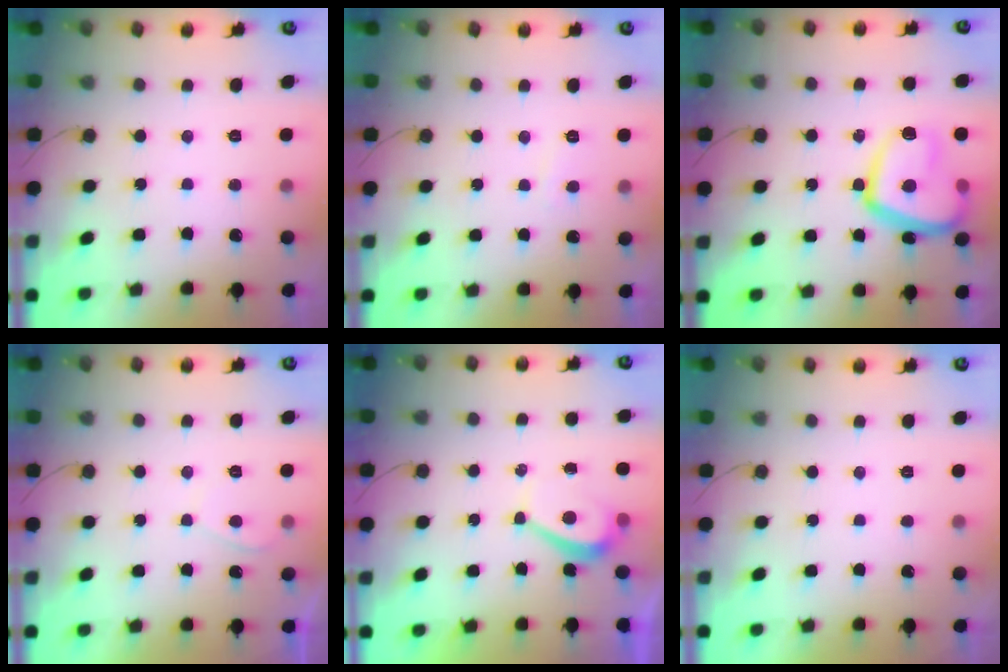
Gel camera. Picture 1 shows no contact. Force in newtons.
{"total": 1.8, "press": 1.7, "slide": 0.6}
{"total": 17.7, "press": 17.6, "slide": 1.7}
{"total": 1.1, "press": 1.0, "slide": 0.5}
{"total": 2.7, "press": 2.7, "slide": 0.6}
{"total": 2.3, "press": 2.3, "slide": 0.3}